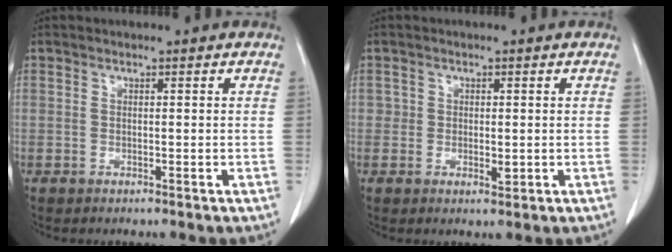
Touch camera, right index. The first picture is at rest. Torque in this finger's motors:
{"motor_torque": [-0.07, 0.07, -0.02, 0.00]}